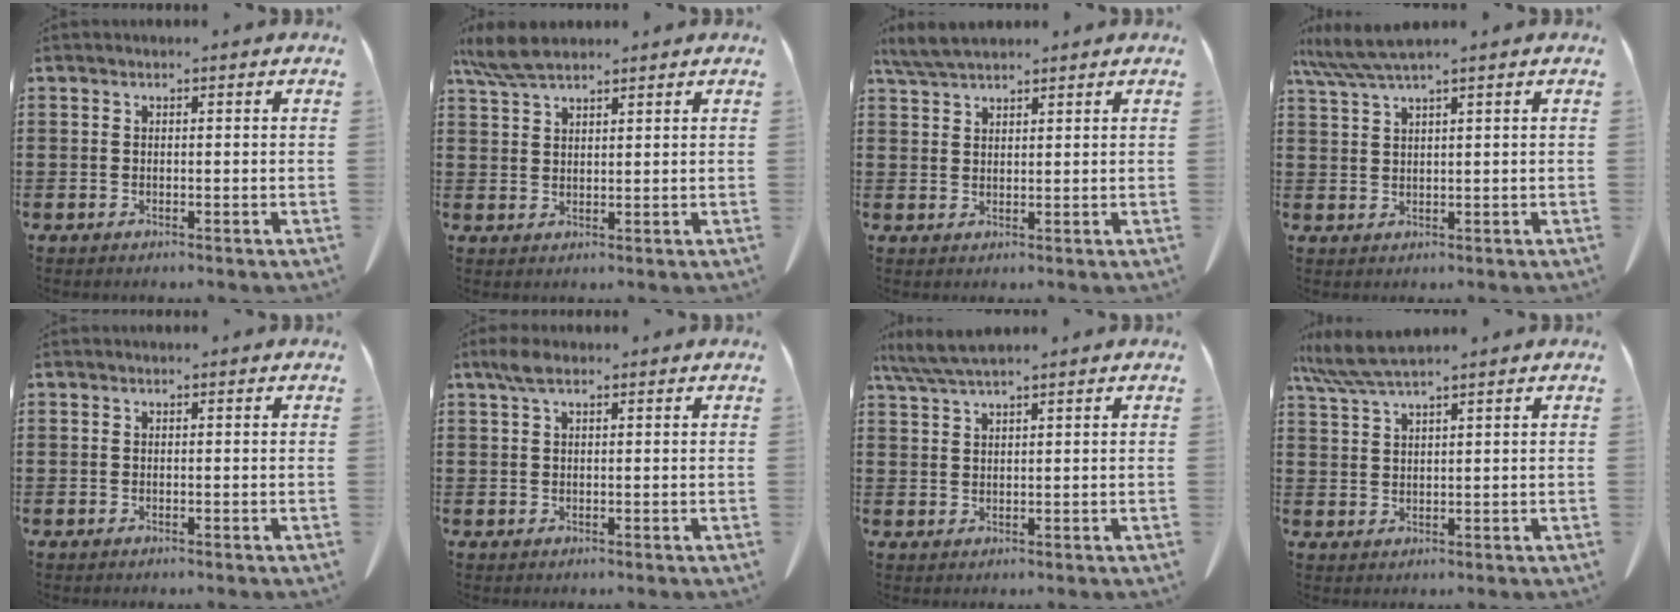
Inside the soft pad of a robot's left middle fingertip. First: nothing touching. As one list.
[{"total": 5.4, "force": [4.3, 1.2, 3.1], "torque": [-0.071, -0.004, 0.082]}, {"total": 4.3, "force": [3.7, 0.7, 2.1], "torque": [-0.052, -0.005, 0.071]}, {"total": 4.5, "force": [3.5, -0.2, 2.9], "torque": [-0.073, -0.012, 0.063]}, {"total": 0.0}, {"total": 2.6, "force": [1.3, 1.0, 2.1], "torque": [-0.045, 0.003, 0.025]}, {"total": 4.0, "force": [3.2, 0.1, 2.4], "torque": [-0.053, -0.006, 0.062]}, {"total": 5.2, "force": [4.4, 0.0, 2.9], "torque": [-0.068, -0.011, 0.082]}]